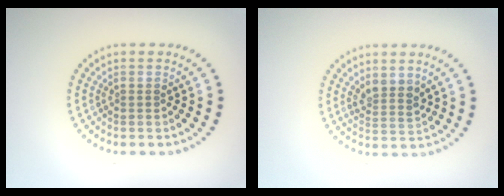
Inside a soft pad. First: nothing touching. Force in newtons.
{"total": 2.1, "press": 1.7, "slide": 1.2}